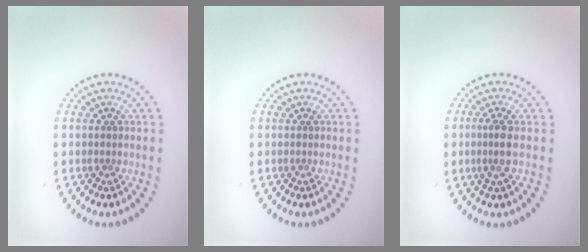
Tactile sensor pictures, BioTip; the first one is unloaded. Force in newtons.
{"total": 0.0}
{"total": 1.9, "press": 1.6, "slide": 1.0}